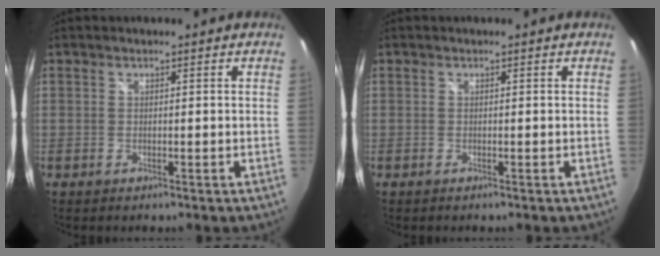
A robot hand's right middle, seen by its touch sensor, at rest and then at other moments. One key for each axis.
{"total": 0.0}